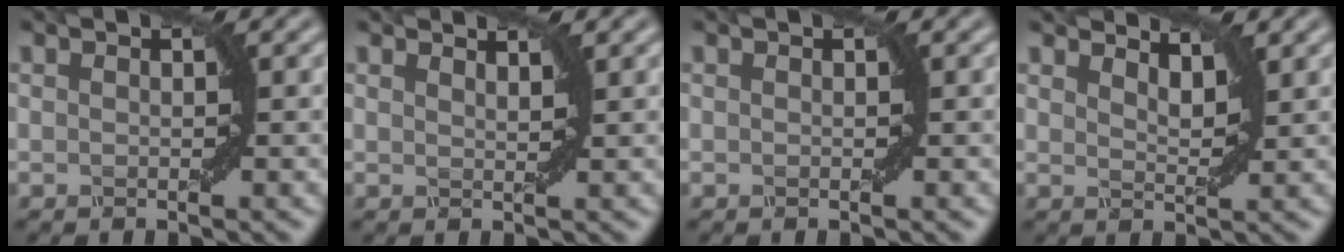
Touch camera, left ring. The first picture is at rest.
{"total": 1.5, "force": [1.4, 0.2, 0.2], "torque": [0.005, -0.003, 0.017]}
{"total": 0.0}
{"total": 2.5, "force": [2.4, 0.3, 0.5], "torque": [-0.012, -0.002, 0.035]}